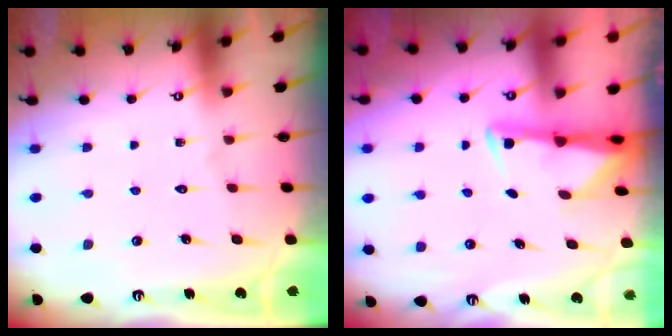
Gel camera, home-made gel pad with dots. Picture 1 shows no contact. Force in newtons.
{"total": 3.0, "press": 2.9, "slide": 0.6}